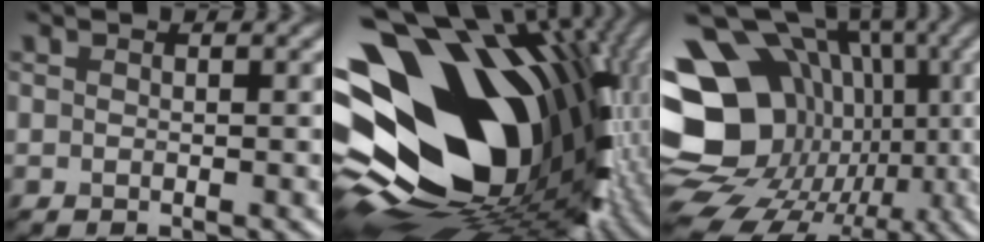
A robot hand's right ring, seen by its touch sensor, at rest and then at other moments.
{"total": 21.5, "force": [1.5, 15.0, 15.4], "torque": [-0.273, -0.033, 0.054]}
{"total": 19.8, "force": [-2.0, 16.5, 10.9], "torque": [-0.172, 0.026, -0.051]}